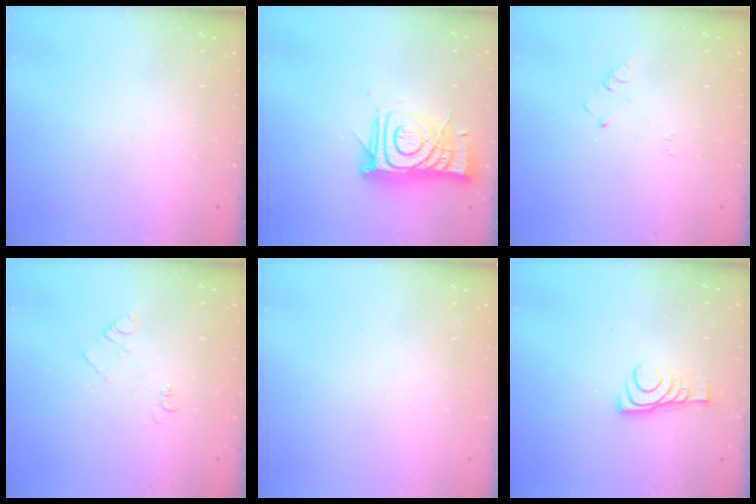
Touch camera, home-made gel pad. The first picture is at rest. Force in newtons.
{"total": 13.4, "press": 13.3, "slide": 1.2}
{"total": 2.4, "press": 2.4, "slide": 0.3}
{"total": 5.9, "press": 5.8, "slide": 0.8}
{"total": 1.6, "press": 1.6, "slide": 0.1}
{"total": 8.9, "press": 8.9, "slide": 0.2}